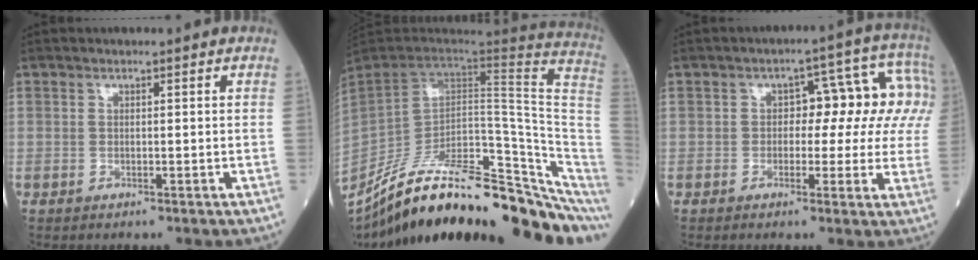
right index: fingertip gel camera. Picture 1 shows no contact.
{"total": 30.9, "force": [-22.7, 6.1, 20.0], "torque": [-0.234, -0.012, -0.335]}
{"total": 10.5, "force": [1.3, 5.1, 9.0], "torque": [-0.092, 0.048, 0.013]}